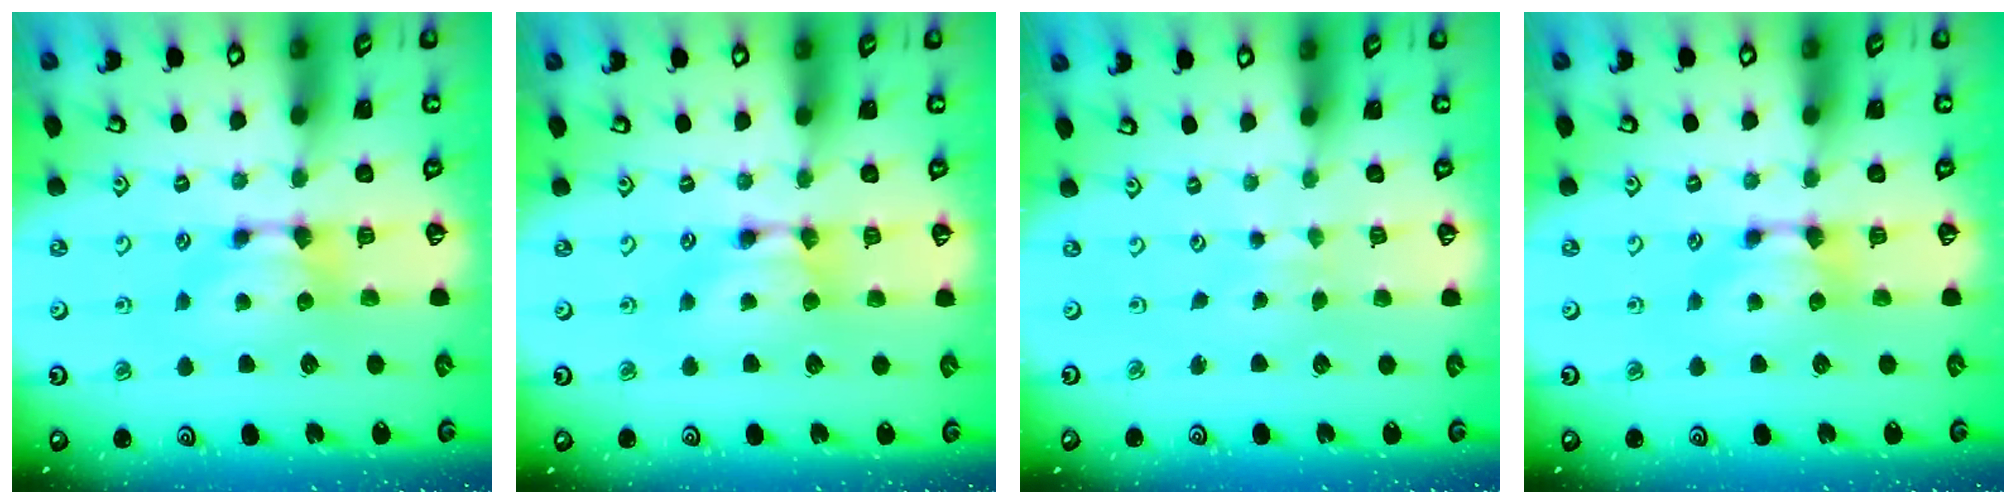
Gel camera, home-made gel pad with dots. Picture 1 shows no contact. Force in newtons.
{"total": 1.6, "press": 1.6, "slide": 0.2}
{"total": 4.2, "press": 4.2, "slide": 0.1}
{"total": 0.0}